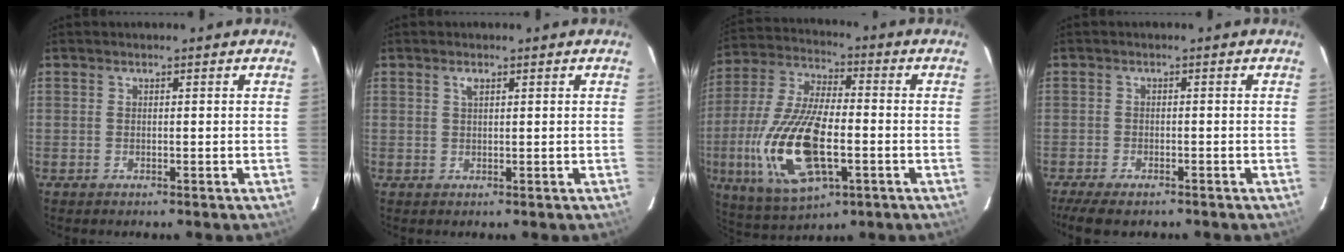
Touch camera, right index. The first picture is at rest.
{"total": 1.2, "force": [0.6, 0.5, 0.9], "torque": [-0.017, 0.004, 0.010]}
{"total": 19.9, "force": [-5.0, 8.3, 17.4], "torque": [-0.377, -0.017, -0.088]}
{"total": 7.1, "force": [-5.6, 2.3, 3.8], "torque": [-0.095, -0.025, -0.098]}